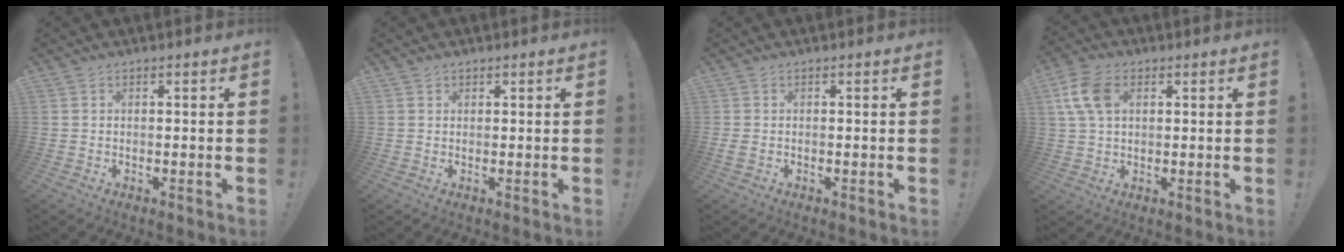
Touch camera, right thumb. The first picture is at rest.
{"total": 1.1, "force": [0.8, 0.7, 0.1], "torque": [0.007, -0.003, 0.014]}
{"total": 1.1, "force": [-0.2, 0.6, 0.9], "torque": [-0.013, 0.002, -0.003]}
{"total": 9.9, "force": [3.1, 6.3, 7.0], "torque": [-0.146, 0.005, 0.059]}